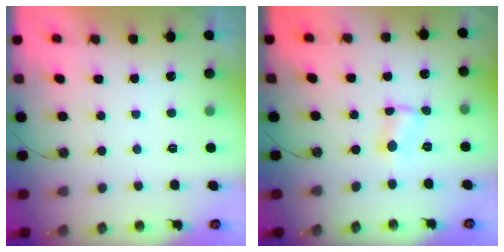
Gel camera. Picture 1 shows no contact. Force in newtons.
{"total": 1.6, "press": 1.6, "slide": 0.3}